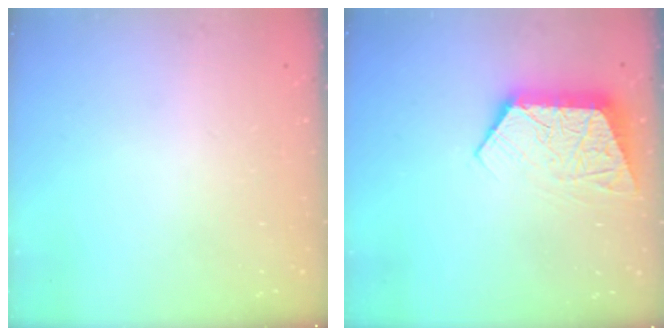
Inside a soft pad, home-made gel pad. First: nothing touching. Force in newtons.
{"total": 10.4, "press": 10.3, "slide": 0.9}